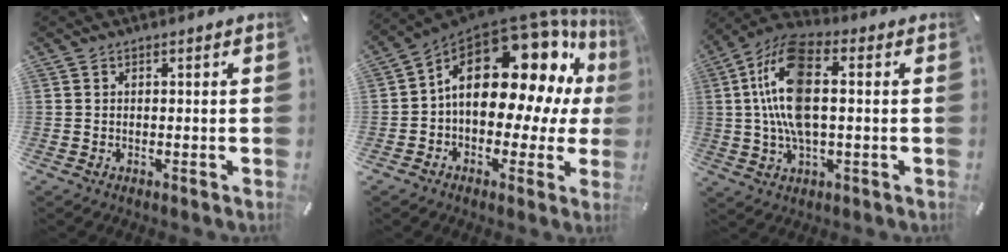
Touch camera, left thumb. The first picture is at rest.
{"total": 21.7, "force": [6.8, 12.7, 16.2], "torque": [-0.250, -0.052, 0.115]}
{"total": 15.1, "force": [1.4, 7.3, 13.1], "torque": [-0.283, -0.003, 0.021]}